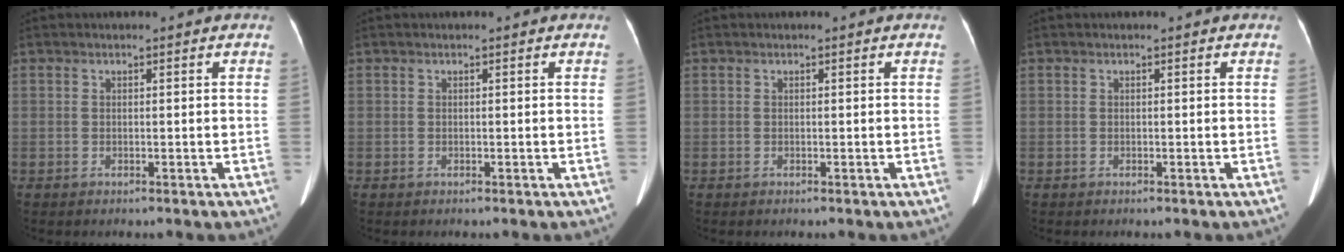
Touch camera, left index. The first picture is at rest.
{"total": 0.0}
{"total": 0.0}
{"total": 0.0}